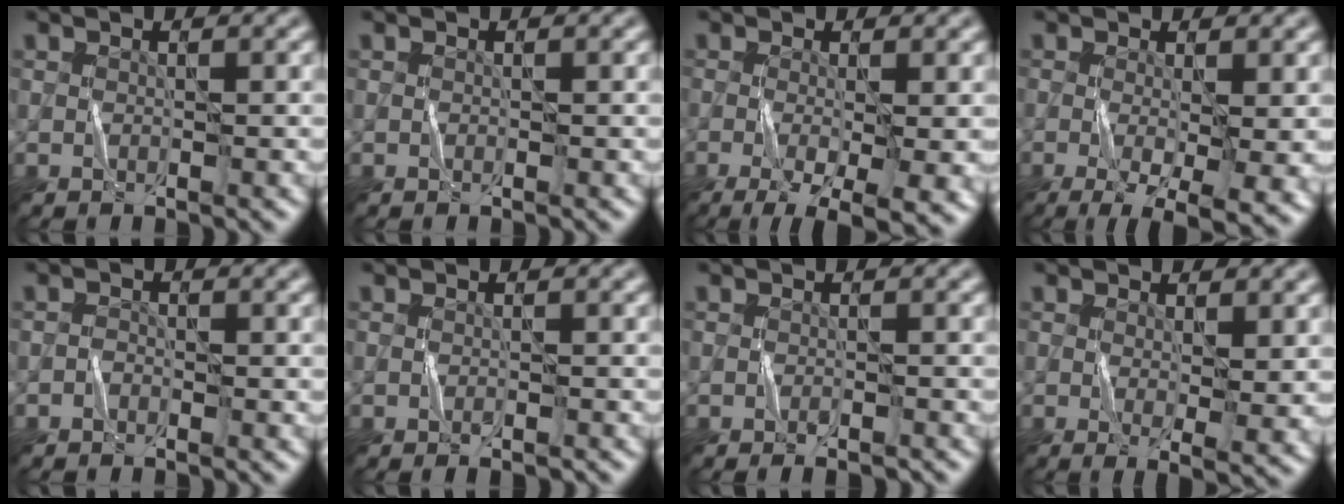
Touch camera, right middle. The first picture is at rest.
{"total": 0.0}
{"total": 8.3, "force": [-3.1, 2.5, 7.3], "torque": [-0.112, -0.013, -0.037]}
{"total": 7.9, "force": [-2.3, 2.3, 7.2], "torque": [-0.112, -0.013, -0.022]}
{"total": 0.7, "force": [-0.5, 0.4, 0.2], "torque": [-0.002, 0.002, -0.012]}
{"total": 0.9, "force": [-0.7, 0.2, 0.6], "torque": [-0.011, -0.001, -0.010]}
{"total": 1.3, "force": [-1.0, 0.3, 0.8], "torque": [-0.011, 0.000, -0.016]}
{"total": 3.1, "force": [0.3, 0.6, 3.1], "torque": [-0.049, -0.012, 0.010]}